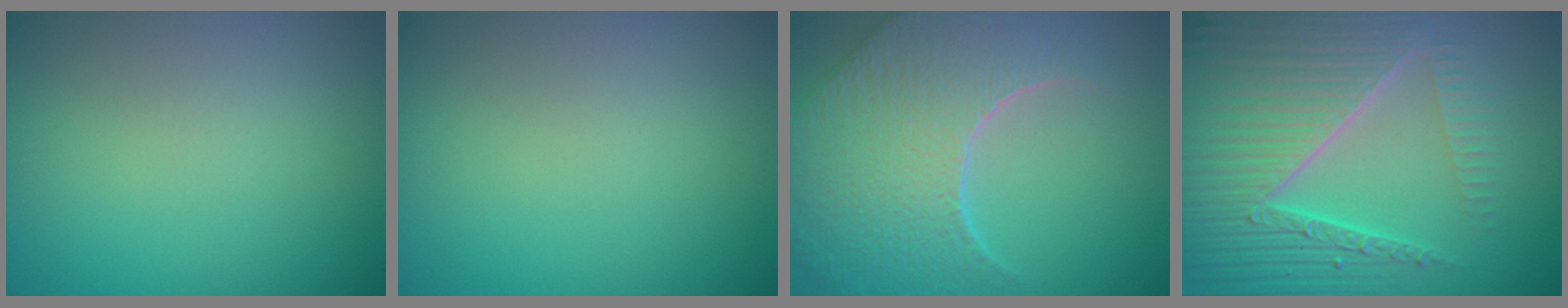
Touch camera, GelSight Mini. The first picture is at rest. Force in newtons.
{"total": 0.0}
{"total": 8.6, "press": 6.1, "slide": 6.1}
{"total": 8.9, "press": 5.9, "slide": 6.7}